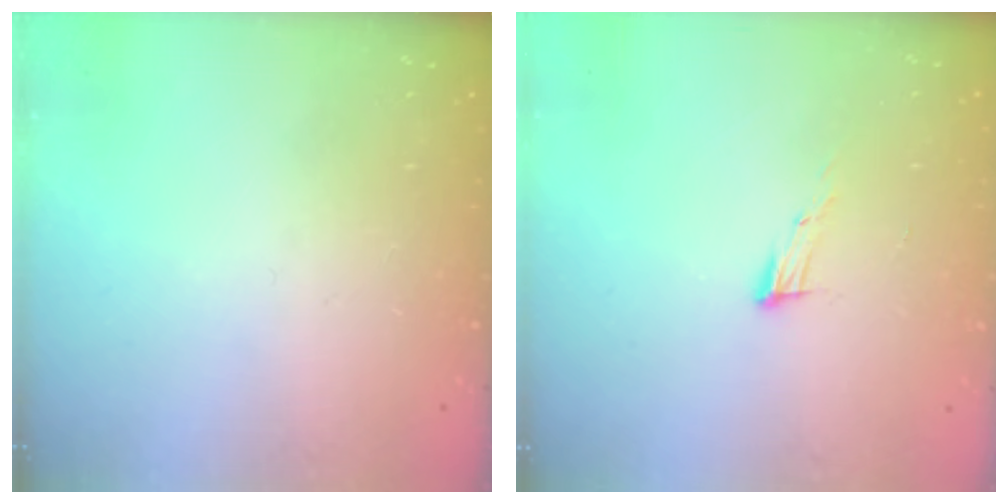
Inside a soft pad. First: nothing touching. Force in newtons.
{"total": 7.7, "press": 7.6, "slide": 1.2}